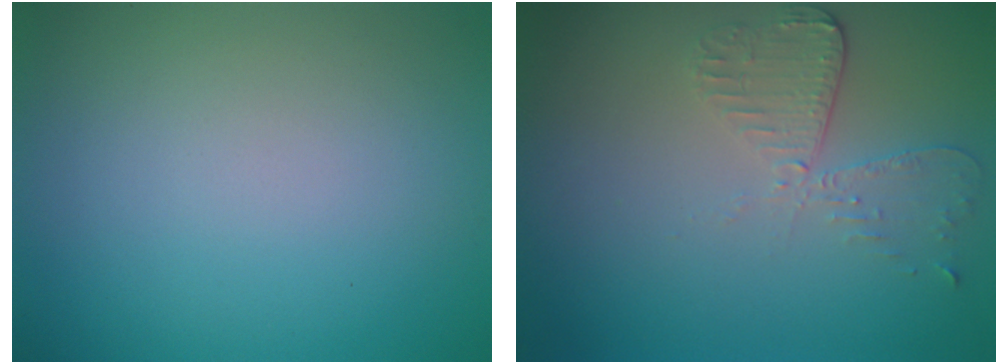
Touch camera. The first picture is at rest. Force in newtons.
{"total": 2.9, "press": 2.6, "slide": 1.3}